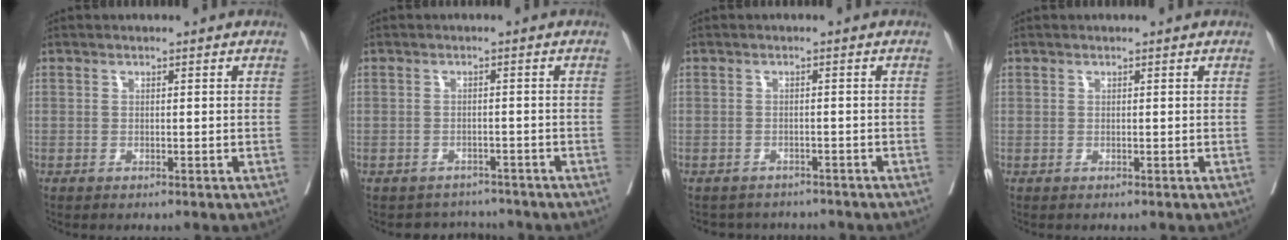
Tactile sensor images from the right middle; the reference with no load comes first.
{"total": 3.6, "force": [-3.3, 1.2, -0.9], "torque": [0.013, 0.012, -0.048]}
{"total": 8.2, "force": [-7.8, 2.2, 1.0], "torque": [-0.017, 0.011, -0.096]}
{"total": 0.0}